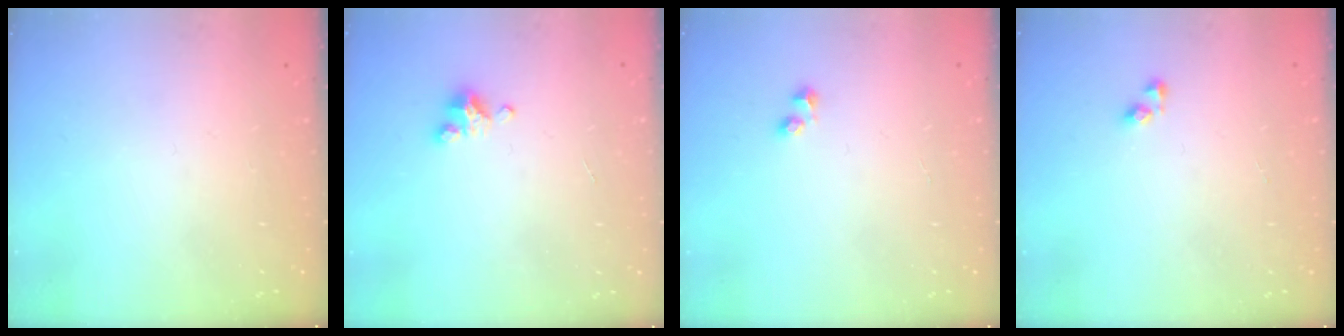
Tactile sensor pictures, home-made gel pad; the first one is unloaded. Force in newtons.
{"total": 3.3, "press": 3.3, "slide": 0.3}
{"total": 1.8, "press": 1.7, "slide": 0.6}
{"total": 3.4, "press": 3.4, "slide": 0.5}